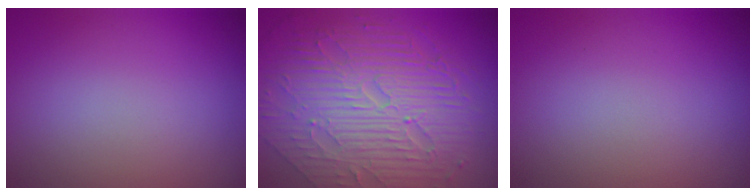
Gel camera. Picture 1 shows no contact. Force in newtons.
{"total": 9.8, "press": 6.5, "slide": 7.3}
{"total": 0.0}